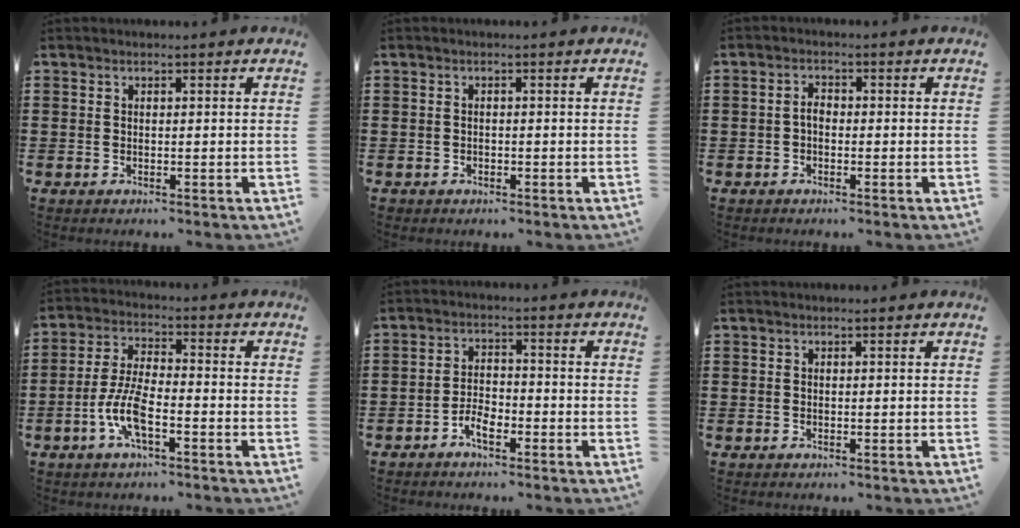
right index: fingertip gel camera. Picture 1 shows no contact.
{"total": 0.7, "force": [-0.5, 0.4, 0.1], "torque": [-0.004, 0.002, -0.013]}
{"total": 1.9, "force": [-0.5, 1.1, 1.5], "torque": [-0.037, 0.000, -0.014]}
{"total": 7.6, "force": [-3.0, 2.2, 6.6], "torque": [-0.157, -0.015, -0.062]}
{"total": 3.5, "force": [-2.3, 1.5, 2.2], "torque": [-0.047, 0.004, -0.047]}
{"total": 0.0}